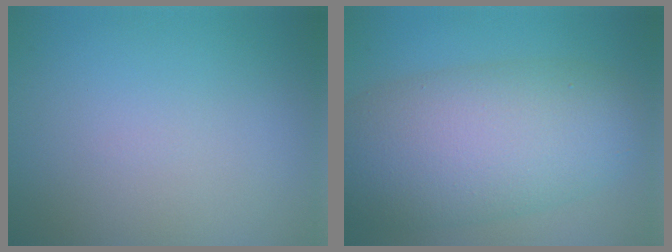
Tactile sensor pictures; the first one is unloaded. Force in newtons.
{"total": 10.7, "press": 10.7, "slide": 0.5}